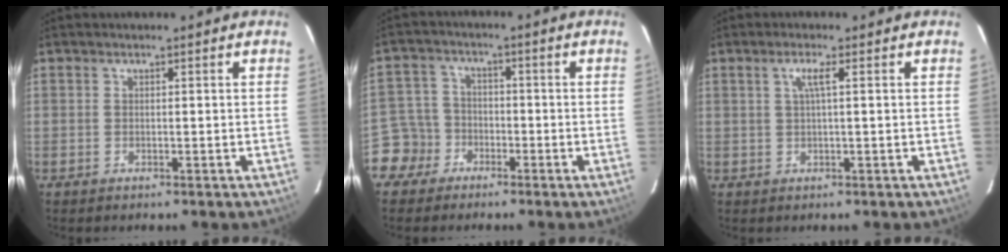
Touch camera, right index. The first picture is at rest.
{"total": 5.9, "force": [-3.3, 4.8, 0.1], "torque": [-0.013, 0.027, -0.070]}
{"total": 2.2, "force": [0.6, -0.2, 2.1], "torque": [-0.041, 0.001, 0.011]}